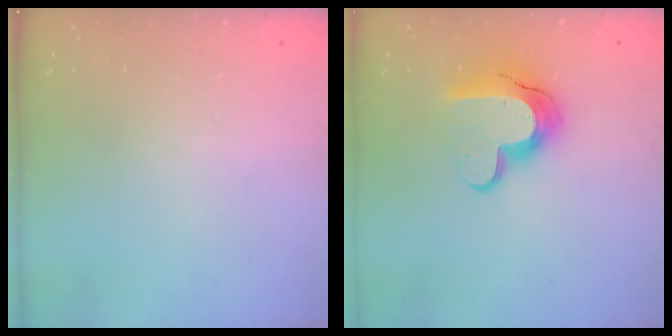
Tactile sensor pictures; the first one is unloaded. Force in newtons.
{"total": 14.0, "press": 14.0, "slide": 1.0}